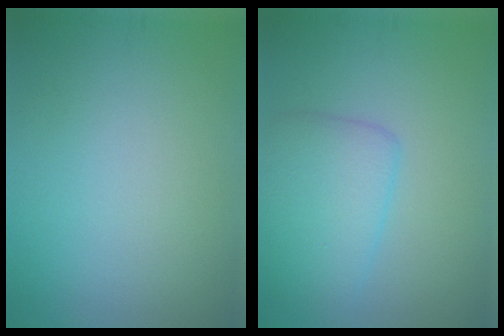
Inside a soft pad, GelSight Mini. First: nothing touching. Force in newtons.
{"total": 4.2, "press": 4.2, "slide": 0.2}